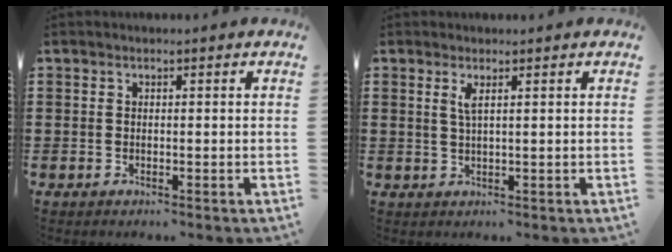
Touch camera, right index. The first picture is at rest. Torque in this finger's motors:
{"motor_torque": [0.54, 0.40, 0.04, 0.03]}